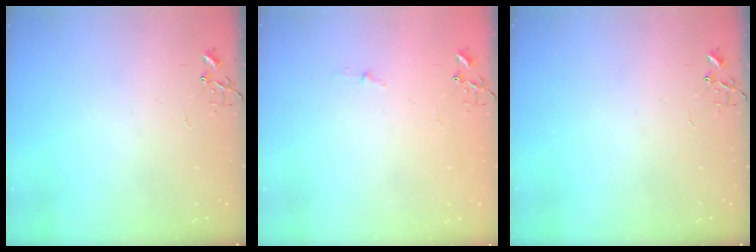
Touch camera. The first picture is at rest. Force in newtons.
{"total": 3.1, "press": 3.1, "slide": 0.4}
{"total": 0.0}